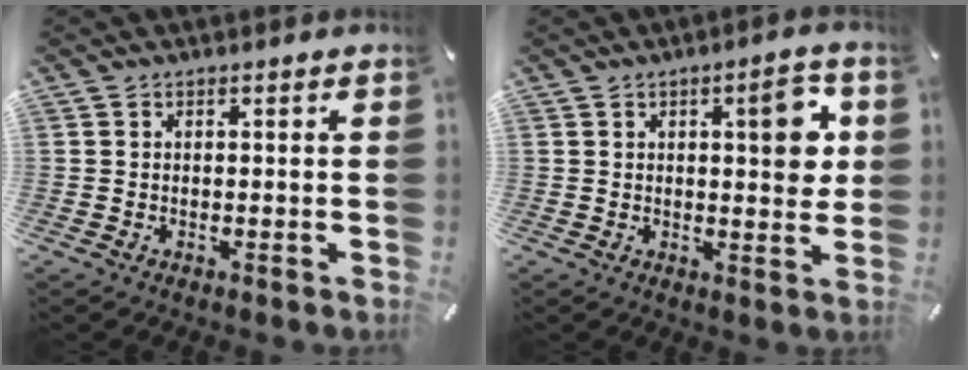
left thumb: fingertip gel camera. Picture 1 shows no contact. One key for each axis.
{"total": 9.0, "fx": 2.6, "fy": 3.3, "fz": 8.0, "tx": -0.096, "ty": -0.014, "tz": 0.033}